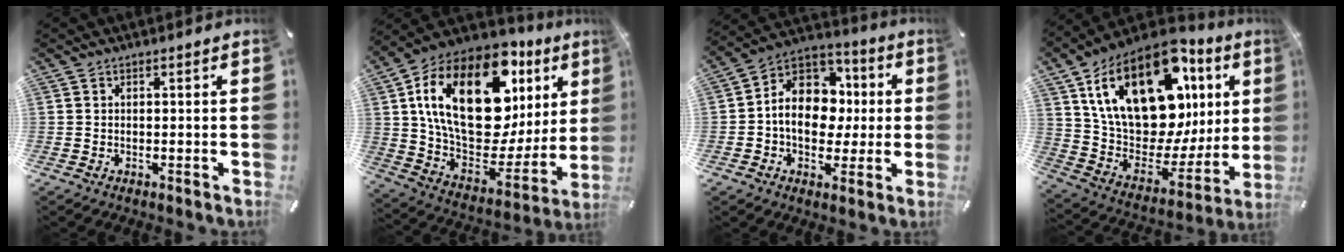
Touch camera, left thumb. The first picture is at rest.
{"total": 27.0, "force": [10.1, 15.1, 20.0], "torque": [-0.369, -0.058, 0.169]}
{"total": 13.5, "force": [-0.5, 11.3, 7.5], "torque": [-0.142, 0.002, -0.008]}
{"total": 26.0, "force": [11.3, 15.2, 17.8], "torque": [-0.320, -0.074, 0.202]}